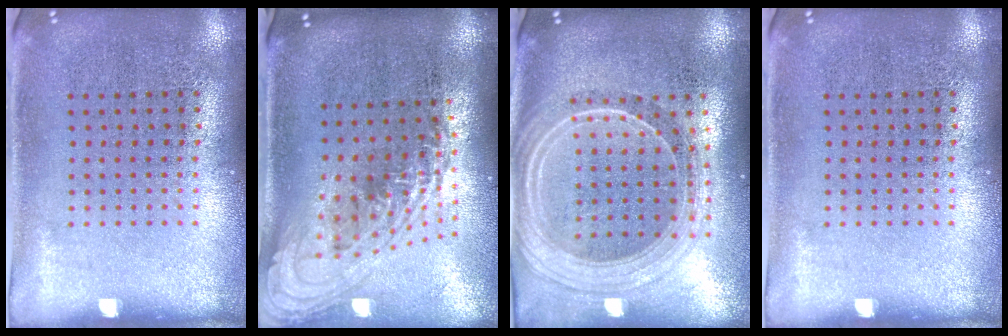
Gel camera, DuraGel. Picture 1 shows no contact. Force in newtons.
{"total": 2.2, "press": 1.6, "slide": 1.5}
{"total": 2.4, "press": 2.0, "slide": 1.2}
{"total": 0.0}